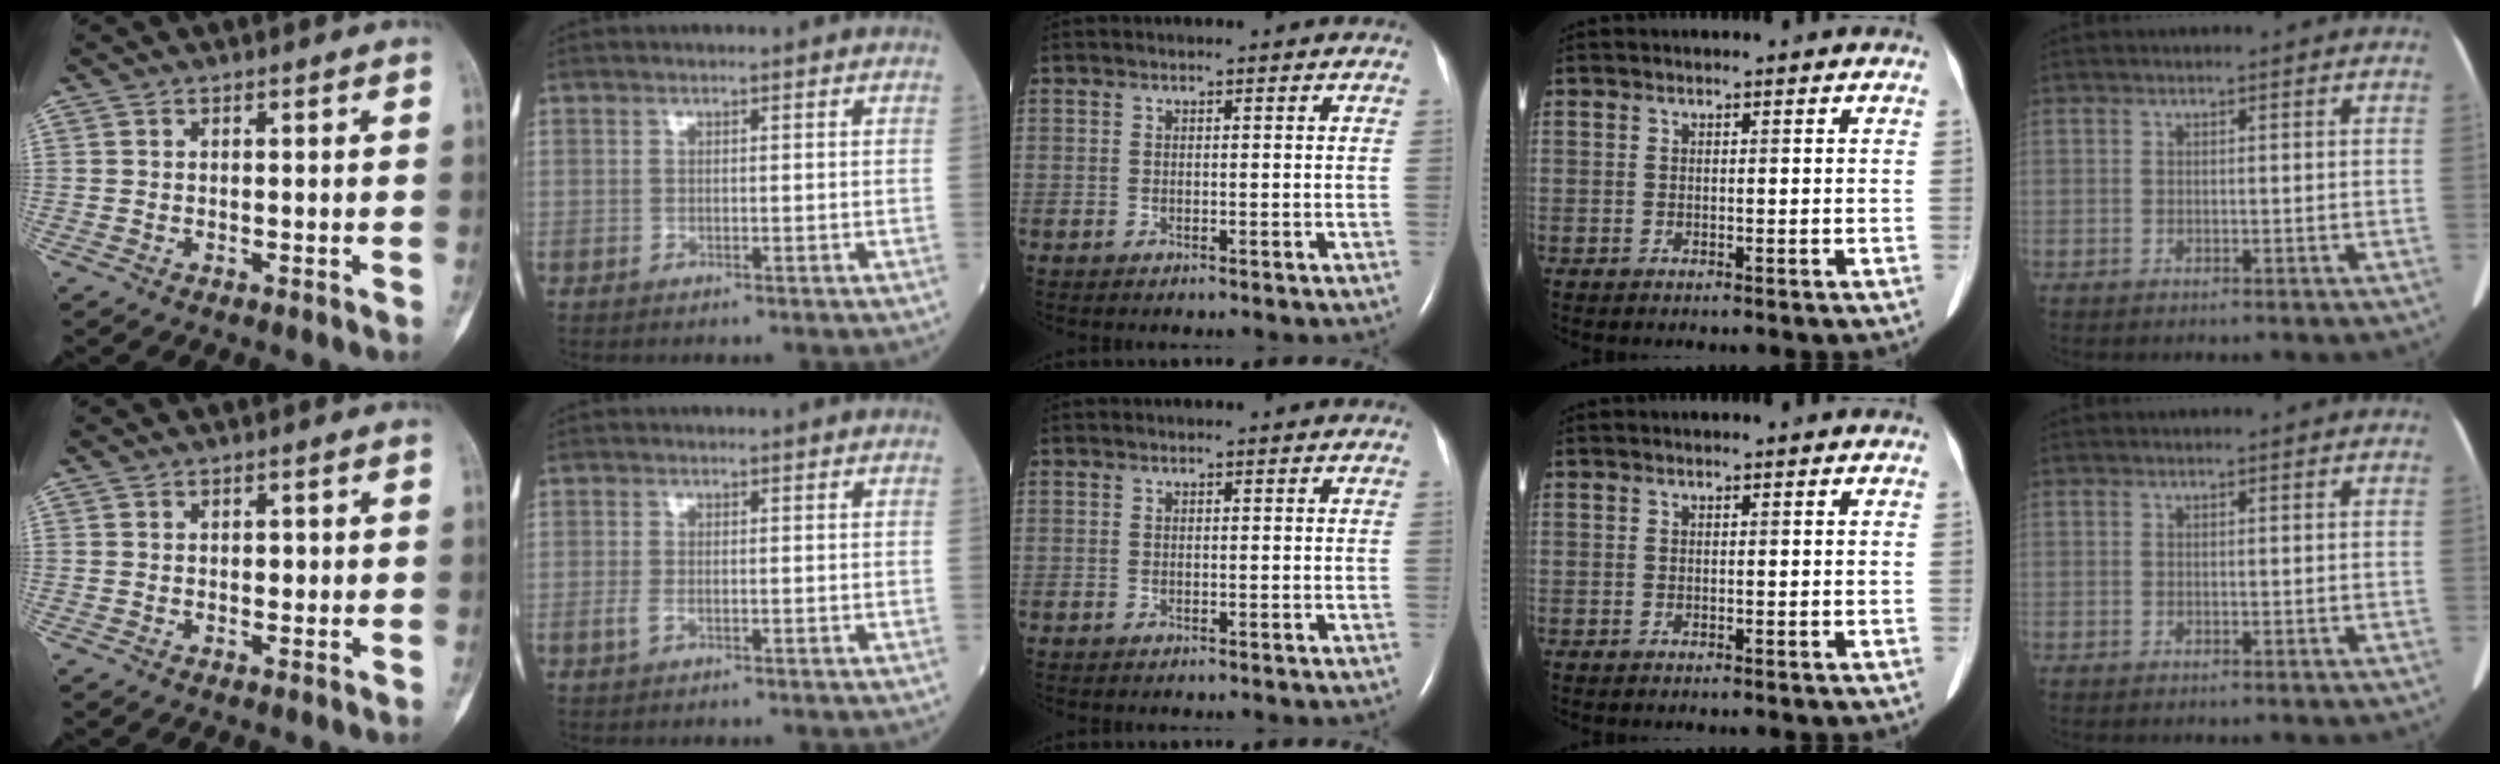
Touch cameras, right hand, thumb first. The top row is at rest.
{"thumb": {"total": 1.2, "force": [0.2, 0.9, 0.8], "torque": [-0.007, 0.002, 0.002]}, "index": {"total": 1.5, "force": [-0.5, 0.6, 1.3], "torque": [-0.029, -0.001, -0.009]}}